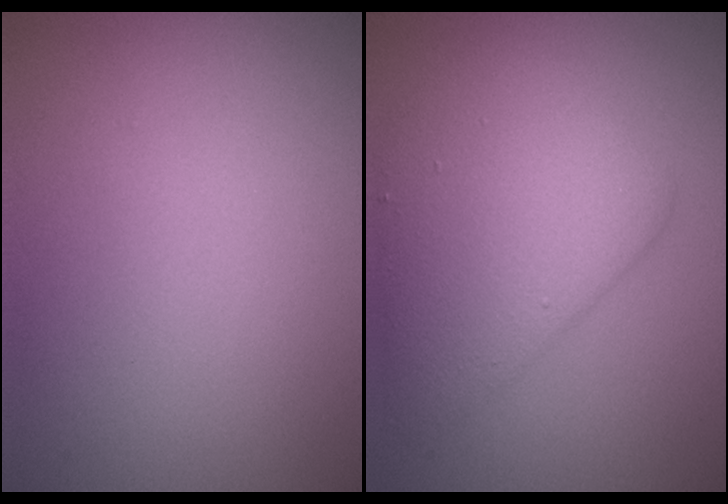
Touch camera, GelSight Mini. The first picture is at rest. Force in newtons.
{"total": 5.4, "press": 5.4, "slide": 0.1}